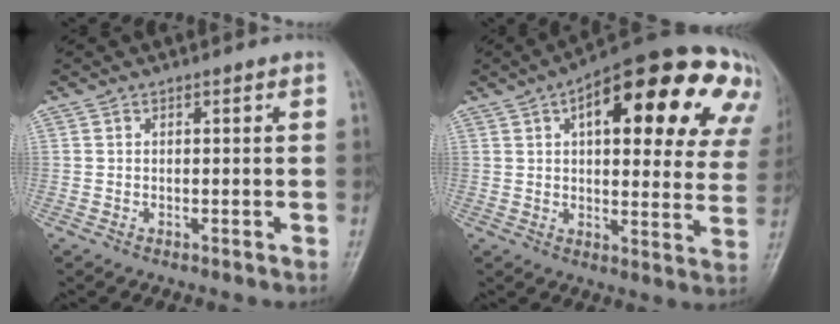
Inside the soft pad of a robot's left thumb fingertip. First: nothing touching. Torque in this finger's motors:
{"motor_torque": [0.85, 0.81, 1.91, -0.87, 0.21]}